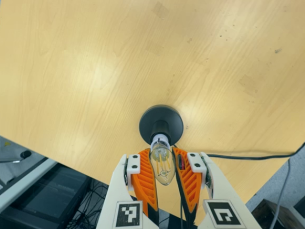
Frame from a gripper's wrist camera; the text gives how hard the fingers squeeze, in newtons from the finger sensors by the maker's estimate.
{"total": 23.9, "left": 24.7, "right": 23.1}